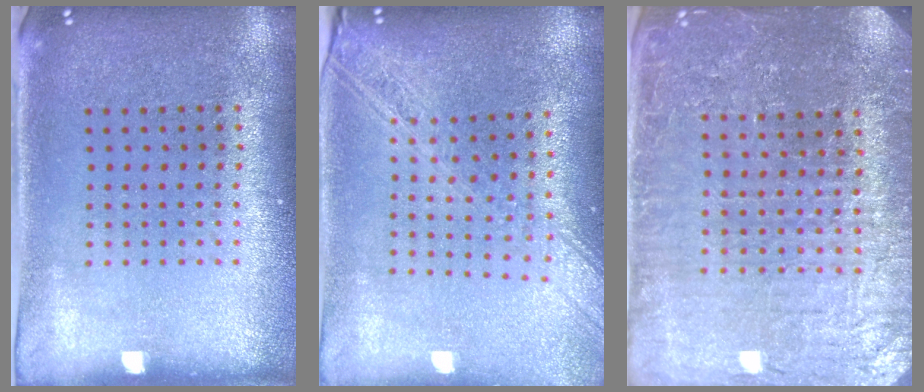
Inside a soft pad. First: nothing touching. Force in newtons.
{"total": 2.2, "press": 1.9, "slide": 1.2}
{"total": 4.5, "press": 4.3, "slide": 1.4}